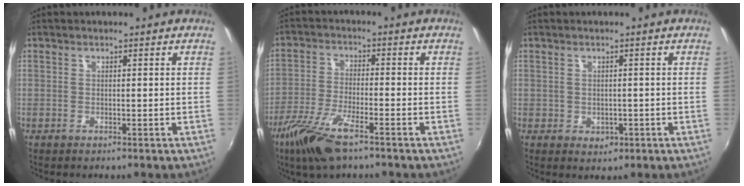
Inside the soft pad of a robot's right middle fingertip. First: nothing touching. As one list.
[{"total": 10.7, "force": [-7.1, 2.4, 7.7], "torque": [-0.175, -0.023, -0.141]}, {"total": 2.3, "force": [-0.4, 2.1, 0.9], "torque": [-0.015, -0.003, -0.003]}]